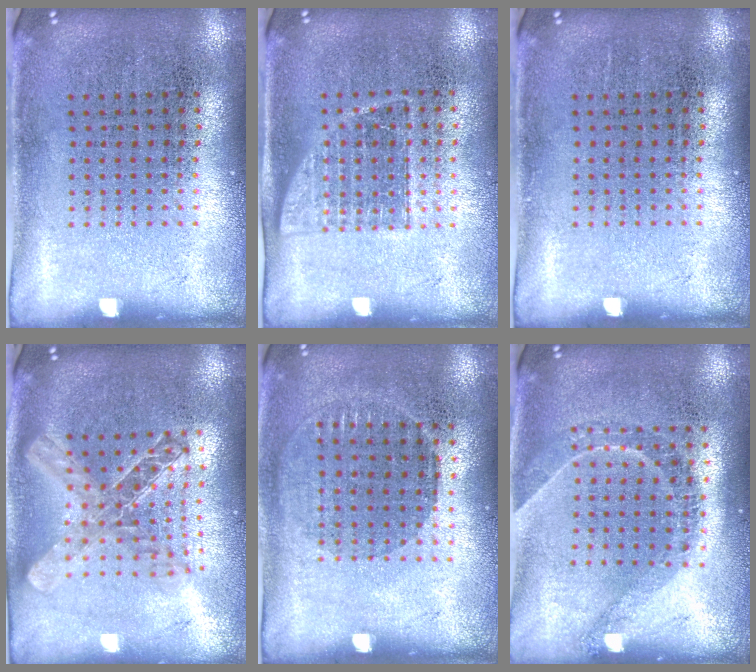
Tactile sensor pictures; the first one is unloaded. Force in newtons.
{"total": 1.1, "press": 0.9, "slide": 0.6}
{"total": 0.0}
{"total": 2.0, "press": 1.7, "slide": 1.0}
{"total": 0.9, "press": 0.8, "slide": 0.3}
{"total": 1.3, "press": 1.1, "slide": 0.6}